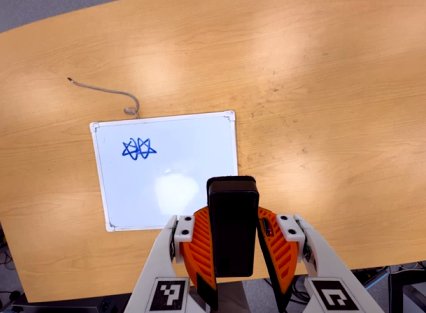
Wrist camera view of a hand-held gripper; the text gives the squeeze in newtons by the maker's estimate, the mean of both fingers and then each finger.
{"total": 6.6, "left": 5.8, "right": 7.3}